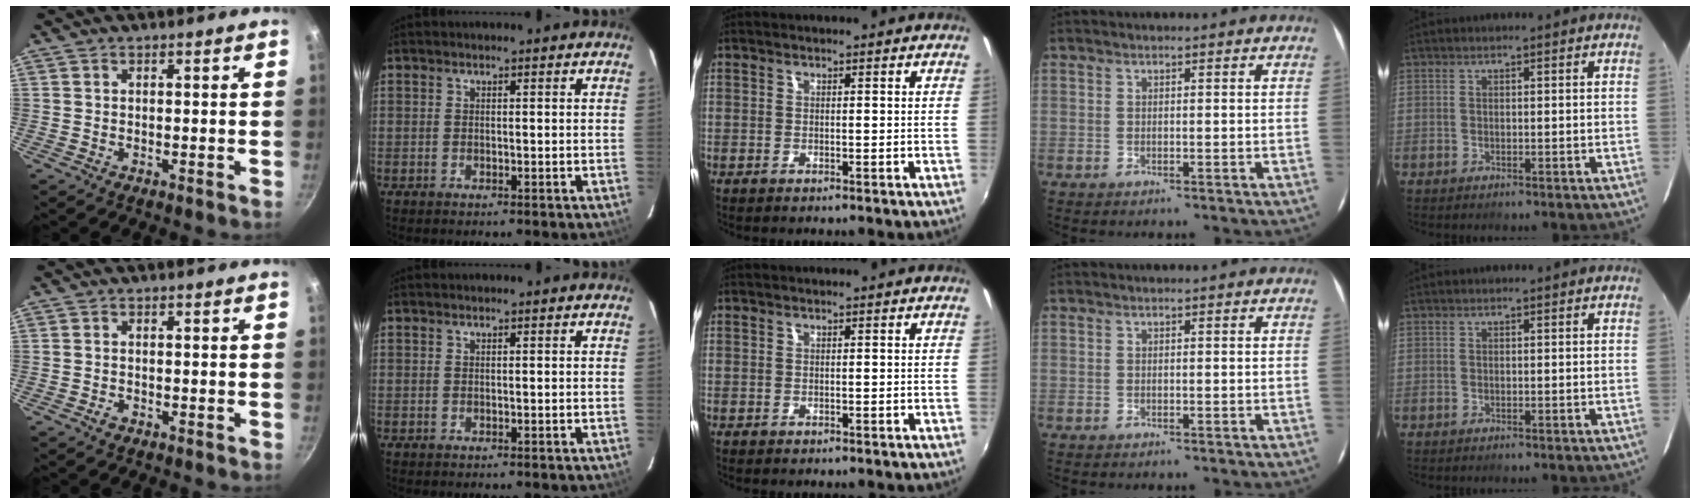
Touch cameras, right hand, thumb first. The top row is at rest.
{"thumb": {"total": 1.2, "force": [-0.7, 0.8, 0.6], "torque": [-0.013, 0.004, -0.014]}}